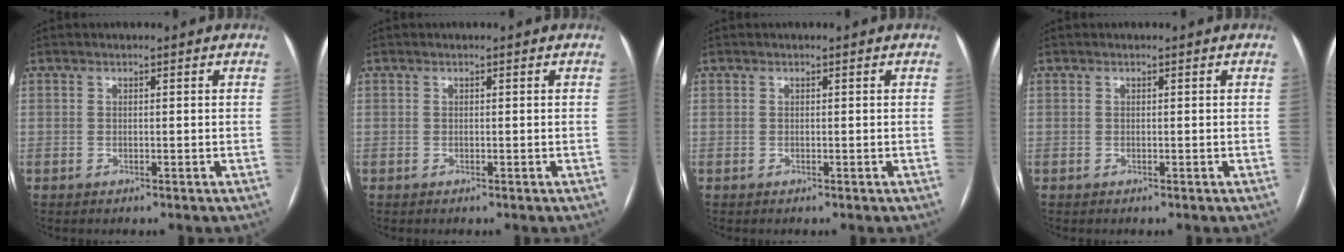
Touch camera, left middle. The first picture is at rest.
{"total": 0.0}
{"total": 0.0}
{"total": 0.0}